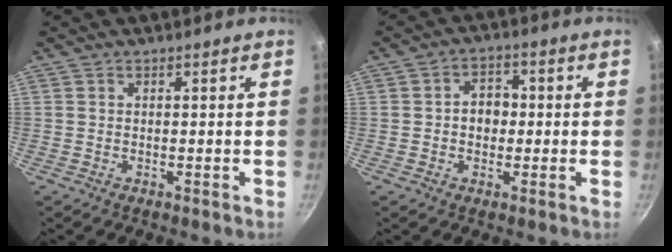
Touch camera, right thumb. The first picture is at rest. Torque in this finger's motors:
{"motor_torque": [-0.03, 0.07, 0.10, -0.02, 0.05]}